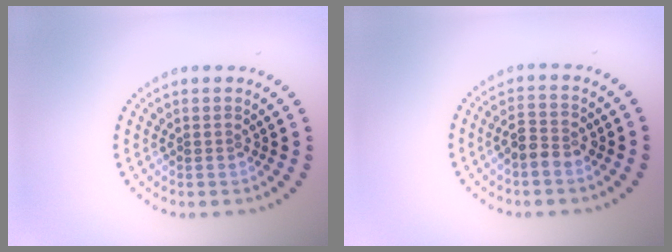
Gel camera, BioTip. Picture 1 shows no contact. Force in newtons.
{"total": 2.4, "press": 2.3, "slide": 0.6}